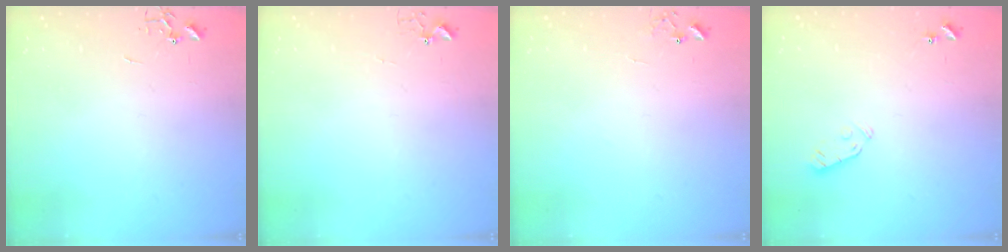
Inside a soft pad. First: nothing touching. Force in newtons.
{"total": 2.7, "press": 2.7, "slide": 0.3}
{"total": 6.5, "press": 6.5, "slide": 0.5}
{"total": 3.8, "press": 3.7, "slide": 0.8}